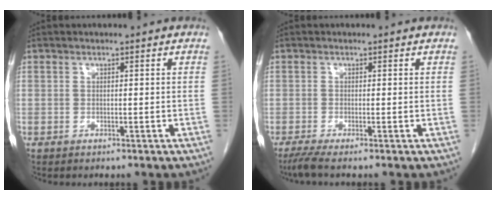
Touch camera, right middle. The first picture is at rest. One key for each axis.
{"total": 2.4, "fx": -1.7, "fy": -0.1, "fz": 1.7, "tx": -0.038, "ty": -0.009, "tz": -0.038}